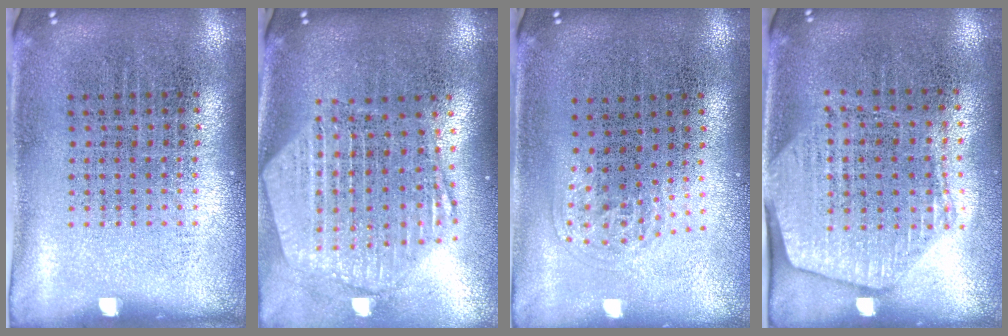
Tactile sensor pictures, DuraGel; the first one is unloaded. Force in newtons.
{"total": 2.6, "press": 2.1, "slide": 1.5}
{"total": 1.0, "press": 0.6, "slide": 0.8}
{"total": 1.7, "press": 1.5, "slide": 0.7}